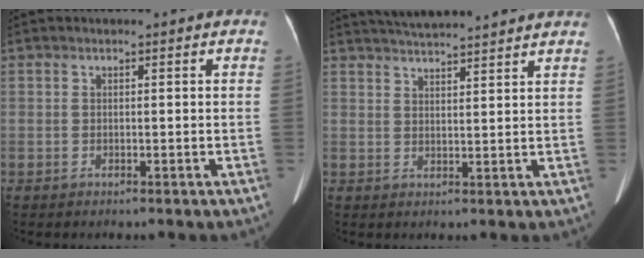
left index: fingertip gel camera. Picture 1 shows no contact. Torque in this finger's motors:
{"motor_torque": [0.31, -0.39, 0.02, 0.04]}